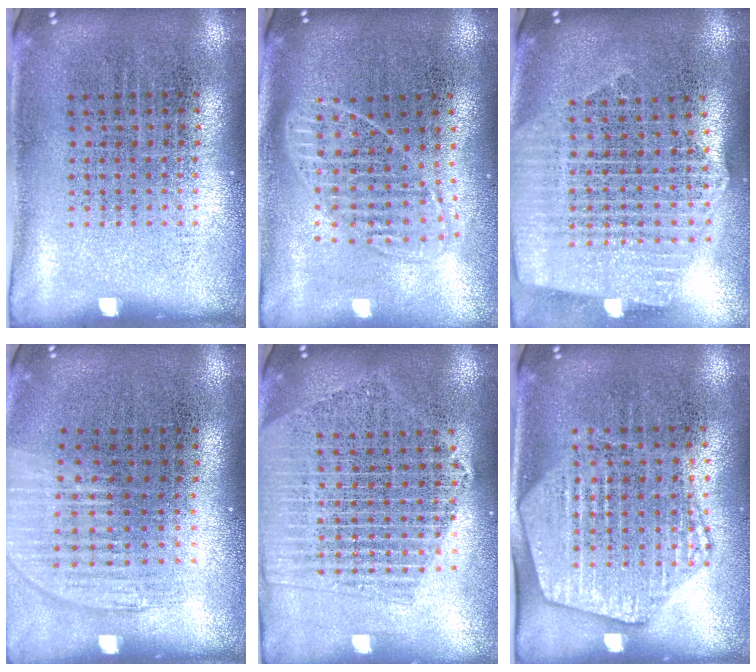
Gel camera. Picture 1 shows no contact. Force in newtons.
{"total": 1.7, "press": 1.4, "slide": 1.0}
{"total": 2.6, "press": 2.2, "slide": 1.3}
{"total": 1.2, "press": 1.1, "slide": 0.4}
{"total": 2.0, "press": 1.8, "slide": 0.9}
{"total": 1.9, "press": 1.8, "slide": 0.7}